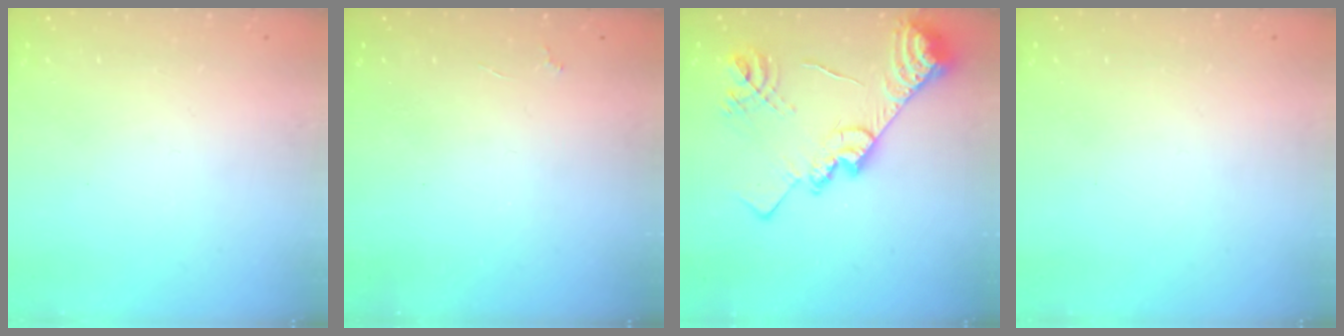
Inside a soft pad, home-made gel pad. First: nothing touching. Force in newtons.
{"total": 2.1, "press": 2.0, "slide": 0.4}
{"total": 21.7, "press": 21.6, "slide": 1.7}
{"total": 0.0}